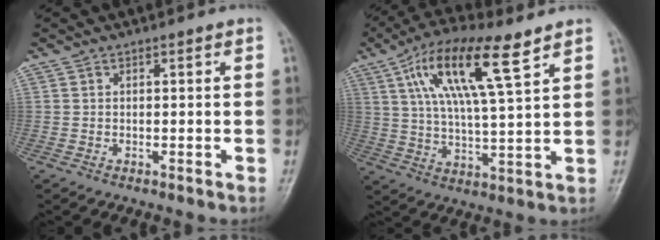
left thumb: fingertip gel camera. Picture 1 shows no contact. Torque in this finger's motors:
{"motor_torque": [0.72, 0.69, 1.75, -1.02, 0.62]}